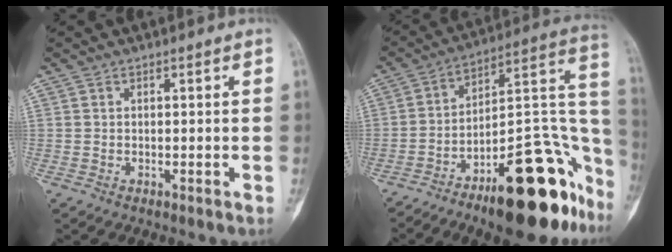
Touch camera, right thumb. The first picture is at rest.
{"total": 27.4, "force": [-14.6, 9.5, 21.1], "torque": [-0.206, 0.098, -0.214]}